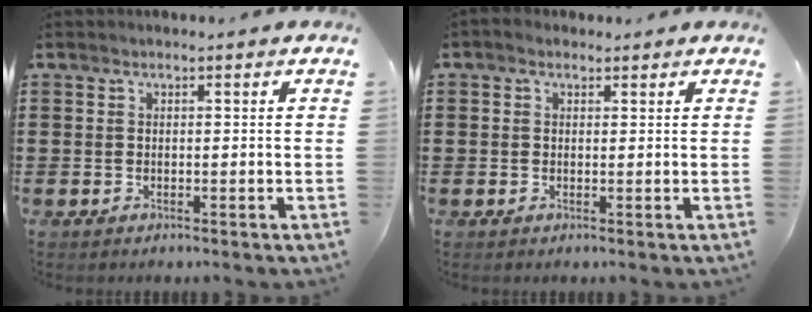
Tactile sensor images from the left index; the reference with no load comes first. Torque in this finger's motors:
{"motor_torque": [1.16, -0.98, -0.41, -0.21]}